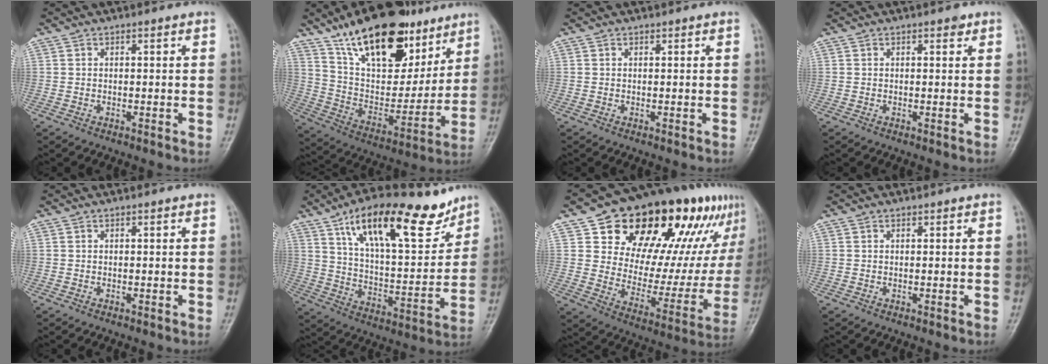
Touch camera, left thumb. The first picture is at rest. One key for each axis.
{"total": 25.7, "fx": 16.3, "fy": 12.3, "fz": 15.5, "tx": -0.208, "ty": -0.050, "tz": 0.278}
{"total": 0.0}
{"total": 1.0, "fx": 0.6, "fy": 0.5, "fz": 0.6, "tx": -0.001, "ty": -0.002, "tz": 0.005}
{"total": 0.0}
{"total": 22.6, "fx": 14.1, "fy": 8.3, "fz": 15.6, "tx": -0.210, "ty": -0.054, "tz": 0.236}
{"total": 30.1, "fx": 16.7, "fy": 15.5, "fz": 19.7, "tx": -0.241, "ty": -0.022, "tz": 0.256}
{"total": 0.0}